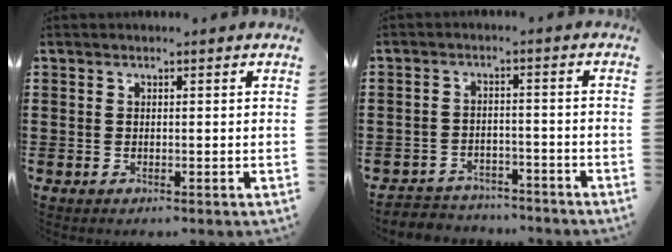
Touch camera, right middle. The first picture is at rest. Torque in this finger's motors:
{"motor_torque": [0.36, 0.28, 0.01, 0.01]}